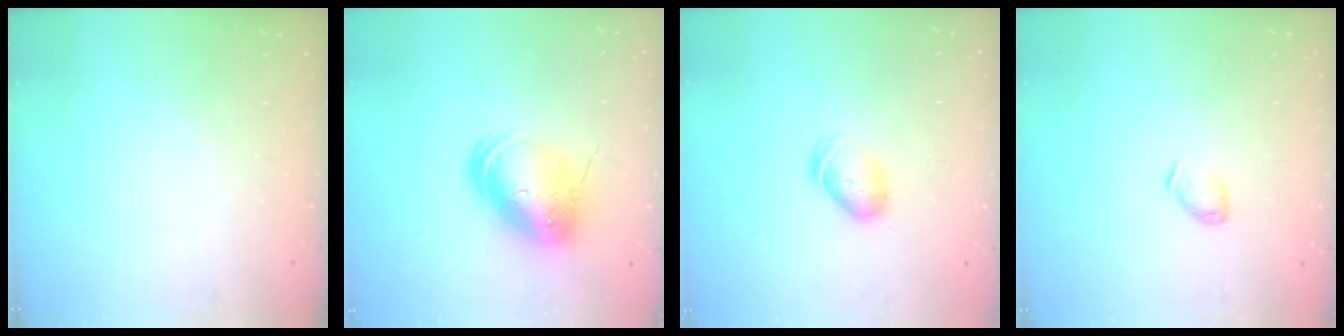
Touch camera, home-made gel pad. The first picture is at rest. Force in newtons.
{"total": 10.9, "press": 10.7, "slide": 2.0}
{"total": 7.5, "press": 7.4, "slide": 0.7}
{"total": 4.6, "press": 4.5, "slide": 0.9}